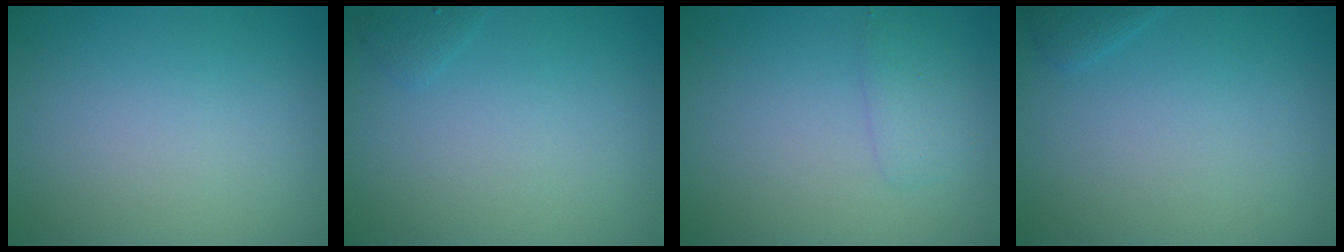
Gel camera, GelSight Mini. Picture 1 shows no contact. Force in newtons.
{"total": 0.6, "press": 0.6, "slide": 0.1}
{"total": 1.5, "press": 1.5, "slide": 0.1}
{"total": 0.7, "press": 0.7, "slide": 0.1}